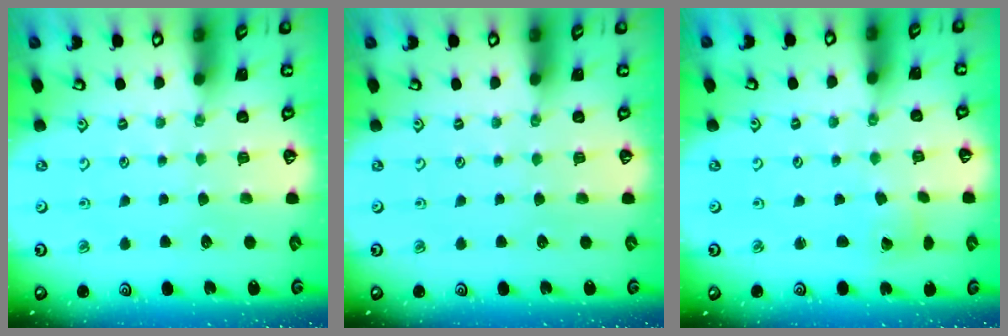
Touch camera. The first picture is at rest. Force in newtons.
{"total": 0.0}
{"total": 2.7, "press": 2.7, "slide": 0.2}